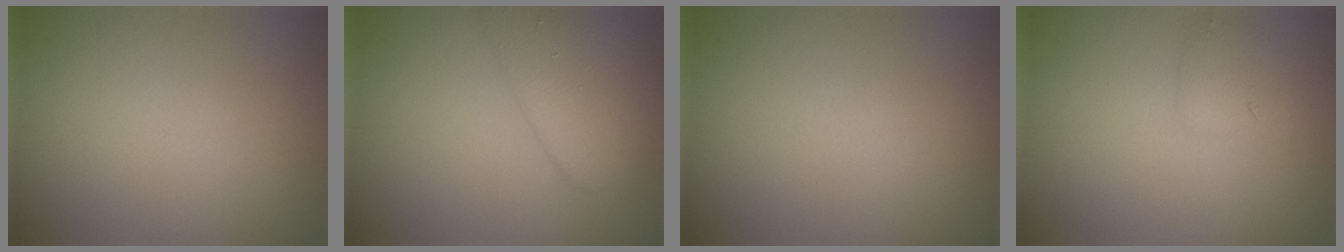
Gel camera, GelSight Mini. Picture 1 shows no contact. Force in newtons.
{"total": 4.2, "press": 4.2, "slide": 0.1}
{"total": 0.0}
{"total": 1.5, "press": 1.5, "slide": 0.1}